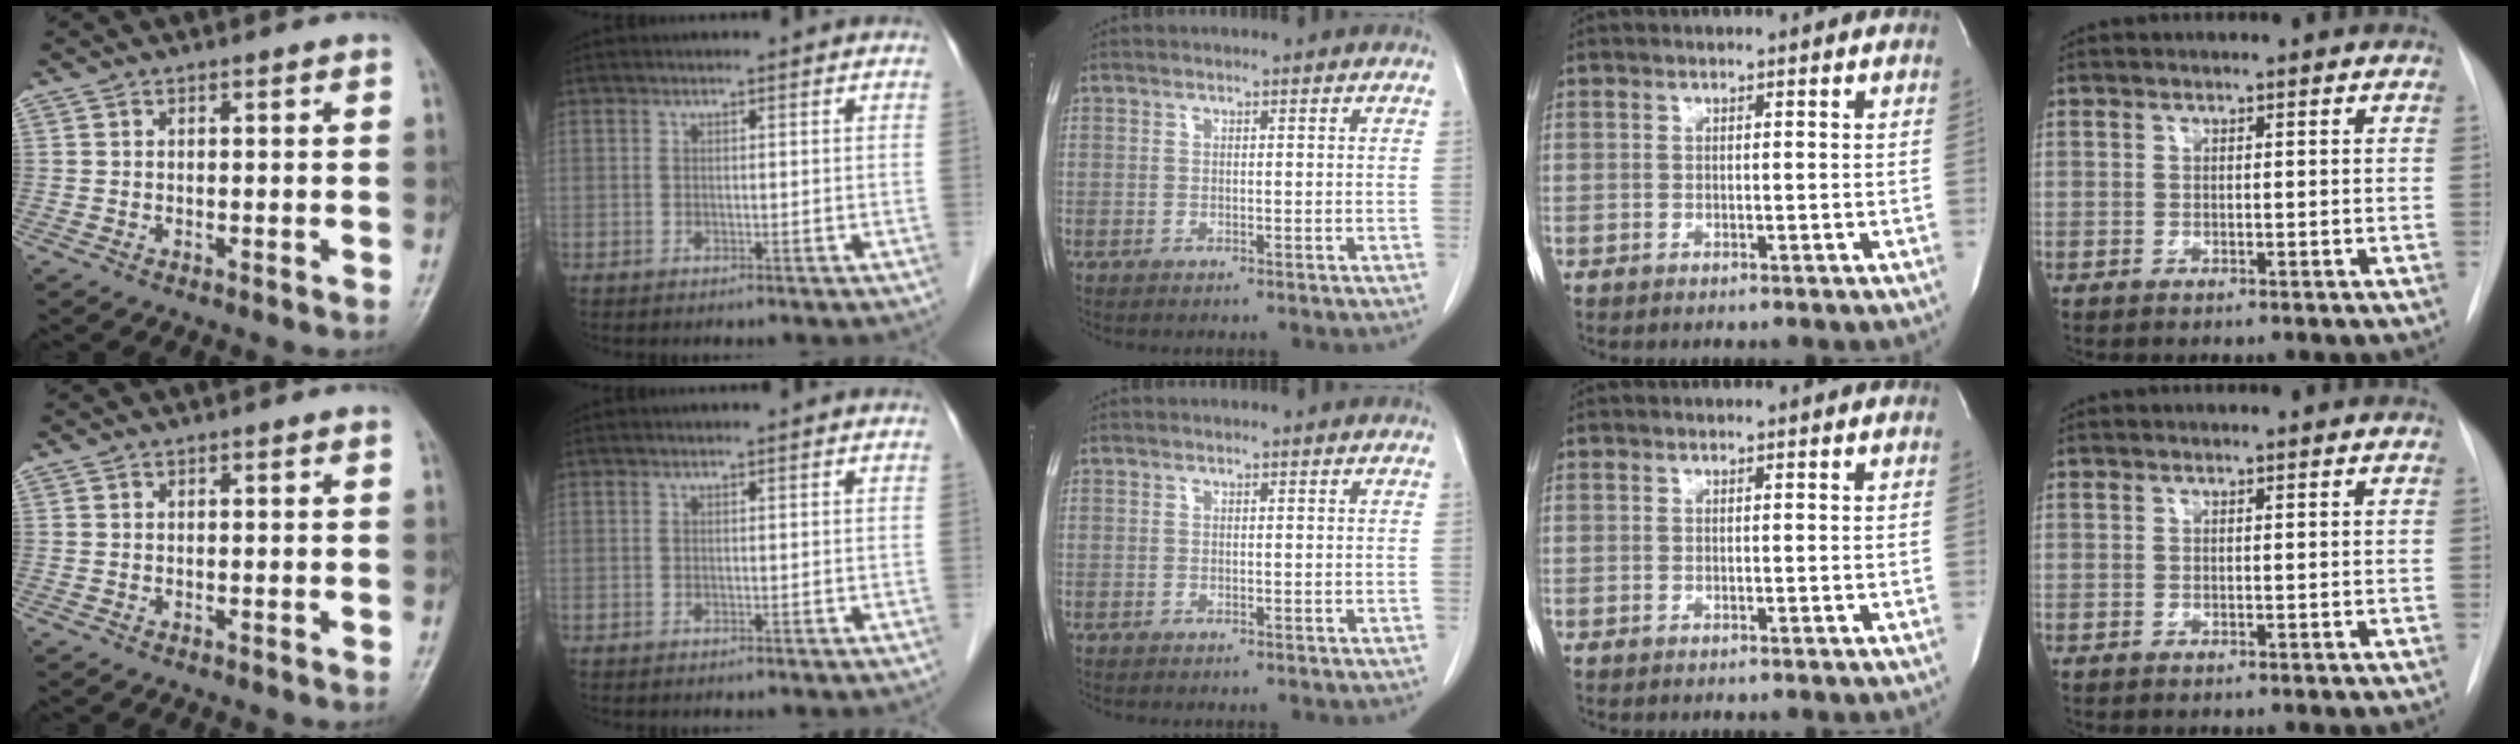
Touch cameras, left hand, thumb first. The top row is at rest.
{}